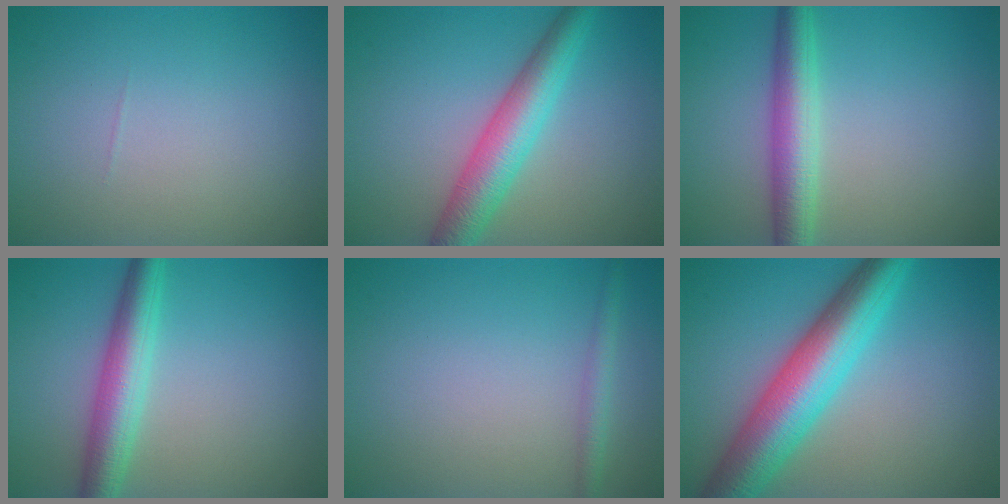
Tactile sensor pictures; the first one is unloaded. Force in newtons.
{"total": 5.4, "press": 5.4, "slide": 0.2}
{"total": 4.5, "press": 4.5, "slide": 0.1}
{"total": 4.7, "press": 4.7, "slide": 0.1}
{"total": 1.5, "press": 1.5, "slide": 0.0}
{"total": 9.0, "press": 9.0, "slide": 0.1}